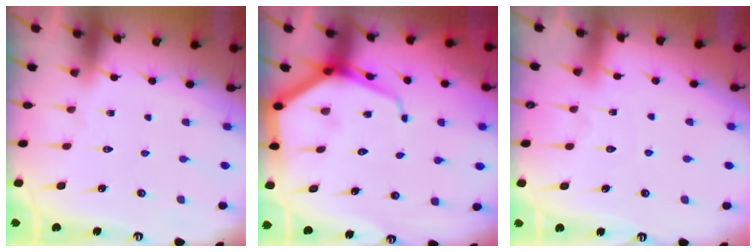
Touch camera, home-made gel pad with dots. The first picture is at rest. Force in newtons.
{"total": 9.5, "press": 9.5, "slide": 1.0}
{"total": 4.3, "press": 4.3, "slide": 0.5}